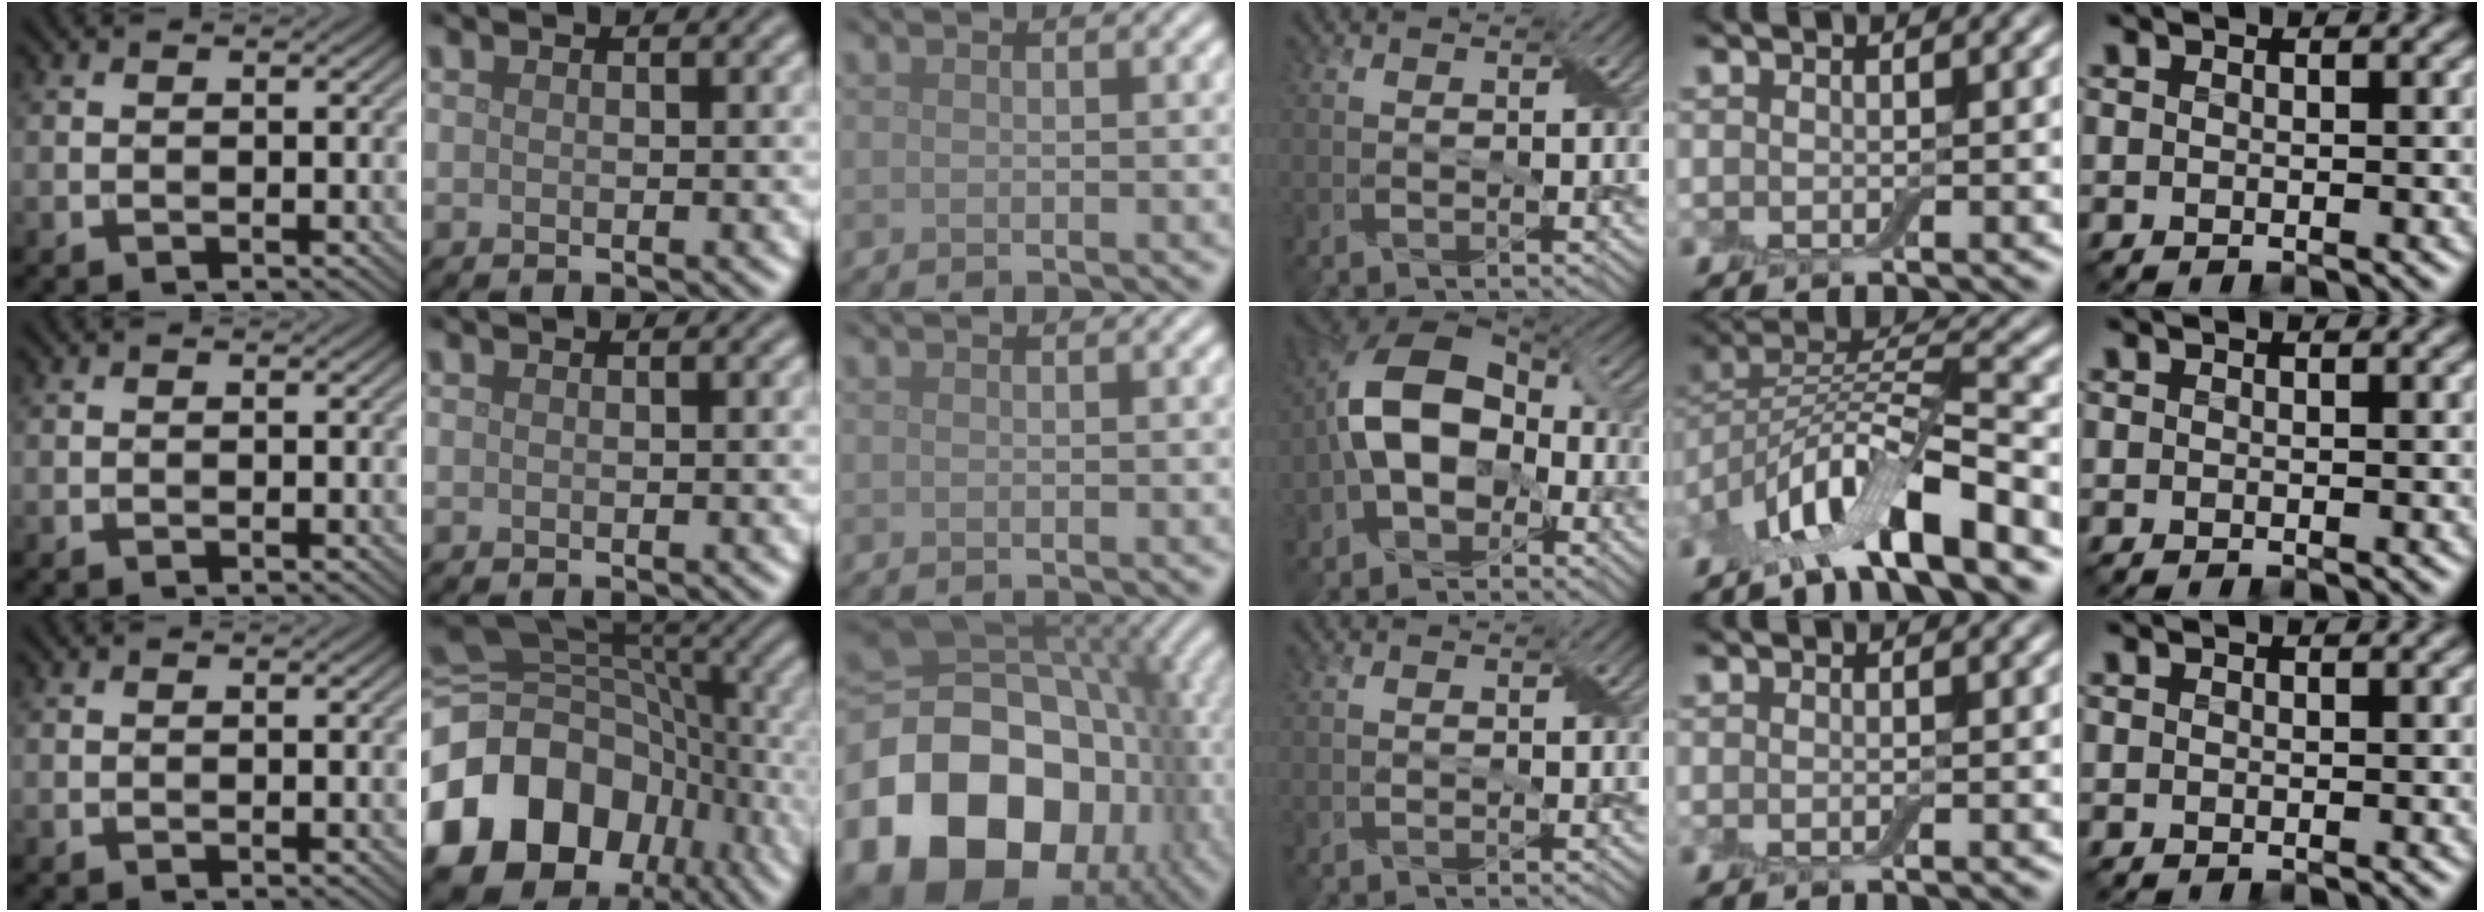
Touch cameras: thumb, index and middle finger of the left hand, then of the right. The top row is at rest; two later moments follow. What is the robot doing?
{"motion": "fold", "object": "cloth"}